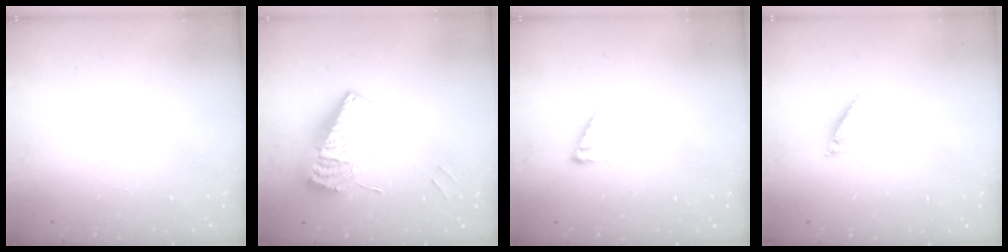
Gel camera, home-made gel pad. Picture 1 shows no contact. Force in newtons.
{"total": 13.2, "press": 13.1, "slide": 1.9}
{"total": 4.1, "press": 4.0, "slide": 0.5}
{"total": 4.3, "press": 4.3, "slide": 0.3}